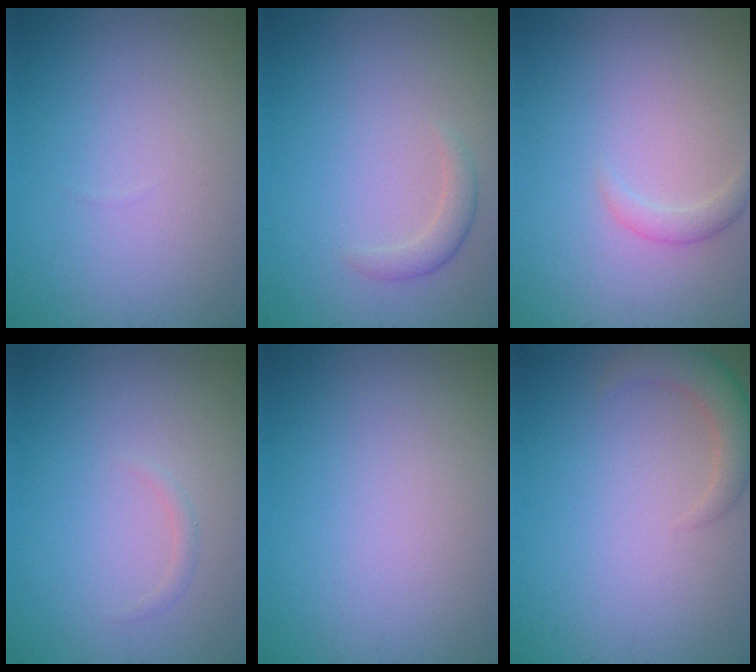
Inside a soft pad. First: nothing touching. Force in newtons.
{"total": 1.5, "press": 1.5, "slide": 0.1}
{"total": 1.2, "press": 1.2, "slide": 0.0}
{"total": 0.6, "press": 0.6, "slide": 0.0}
{"total": 0.0}
{"total": 2.9, "press": 2.9, "slide": 0.3}